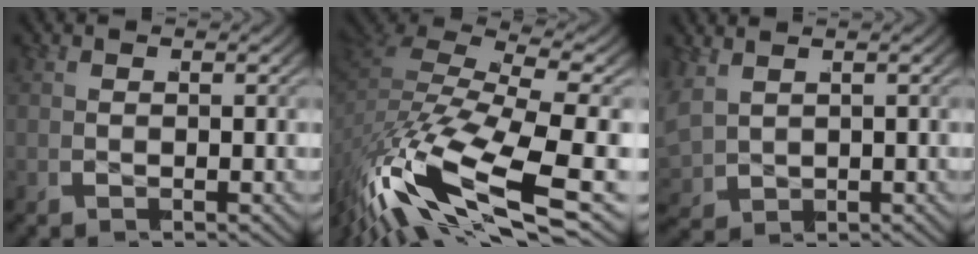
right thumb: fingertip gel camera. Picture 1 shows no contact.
{"total": 12.1, "force": [-4.2, 6.3, 9.4], "torque": [-0.220, -0.036, -0.063]}
{"total": 3.0, "force": [1.0, 2.3, 1.7], "torque": [-0.045, -0.012, 0.030]}